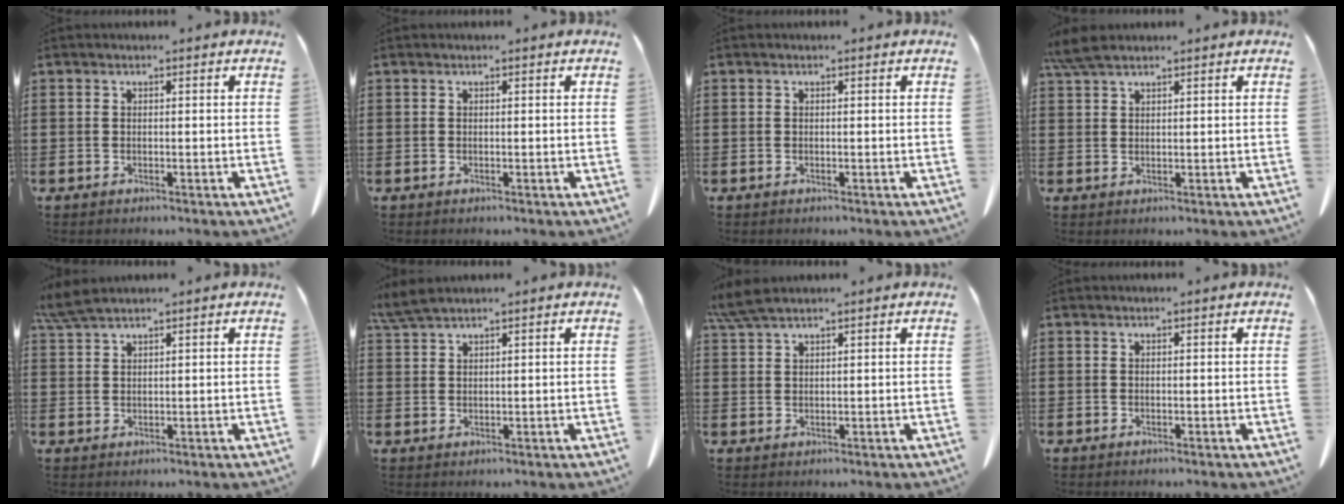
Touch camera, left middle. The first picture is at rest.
{"total": 0.0}
{"total": 0.0}
{"total": 3.6, "force": [2.7, 0.9, 2.3], "torque": [-0.051, 0.004, 0.052]}
{"total": 3.3, "force": [2.7, 0.2, 1.8], "torque": [-0.043, 0.001, 0.053]}
{"total": 3.1, "force": [2.5, 0.2, 1.8], "torque": [-0.042, 0.000, 0.049]}
{"total": 3.8, "force": [2.9, 0.6, 2.4], "torque": [-0.054, 0.003, 0.056]}
{"total": 0.0}